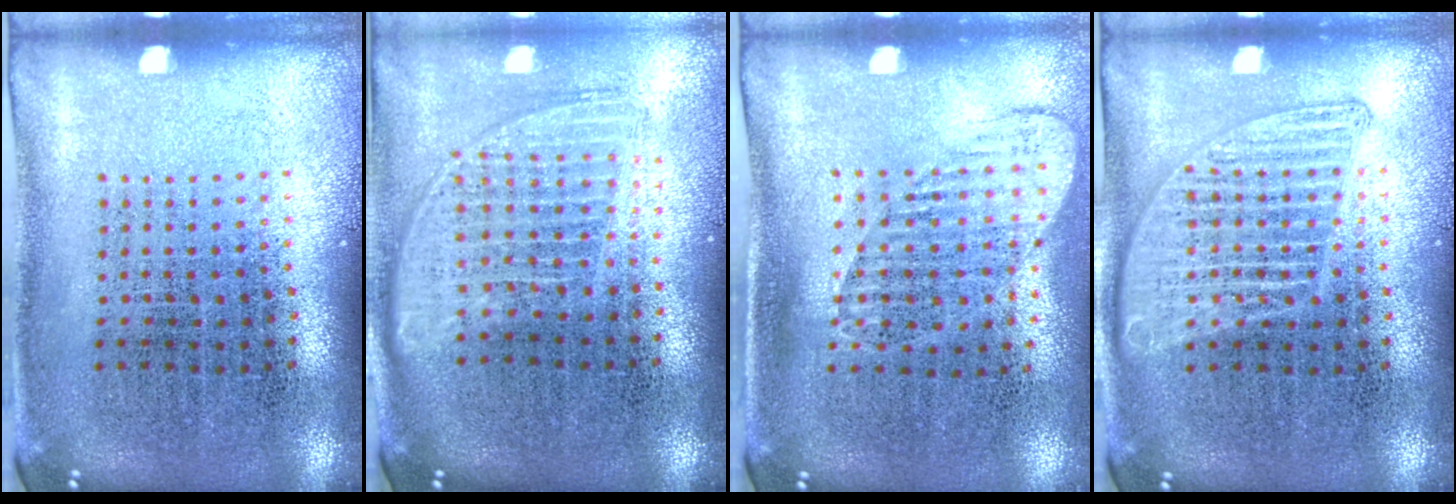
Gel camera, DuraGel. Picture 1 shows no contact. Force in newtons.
{"total": 1.8, "press": 1.5, "slide": 0.9}
{"total": 1.4, "press": 1.1, "slide": 0.8}
{"total": 1.3, "press": 1.3, "slide": 0.1}